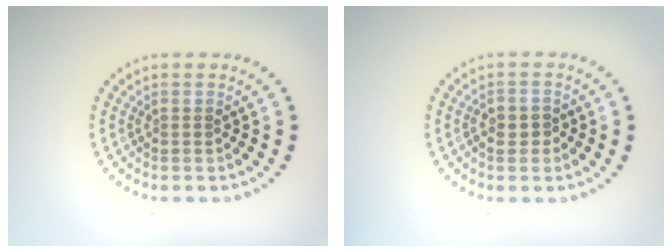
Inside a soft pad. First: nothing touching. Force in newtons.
{"total": 1.3, "press": 1.2, "slide": 0.4}